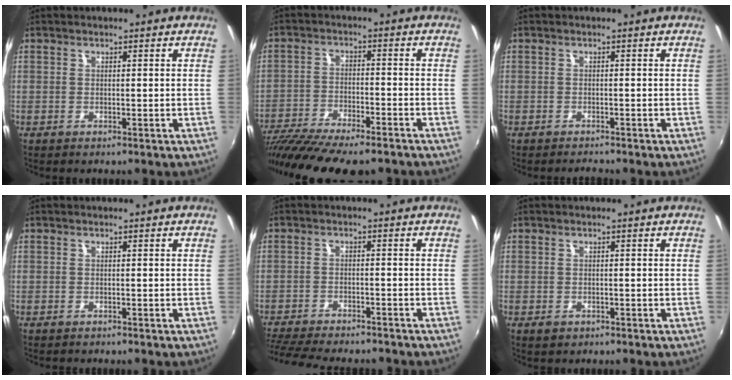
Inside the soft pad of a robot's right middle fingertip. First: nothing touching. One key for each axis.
{"total": 18.5, "fx": -15.3, "fy": 3.7, "fz": 9.6, "tx": -0.196, "ty": -0.049, "tz": -0.250}
{"total": 1.2, "fx": -1.2, "fy": 0.1, "fz": 0.0, "tx": -0.006, "ty": -0.004, "tz": -0.021}
{"total": 0.6, "fx": -0.6, "fy": 0.2, "fz": 0.0, "tx": -0.002, "ty": -0.003, "tz": -0.010}
{"total": 13.7, "fx": -12.1, "fy": 2.9, "fz": 5.7, "tx": -0.136, "ty": -0.026, "tz": -0.191}
{"total": 1.5, "fx": -0.9, "fy": 1.1, "fz": 0.6, "tx": -0.012, "ty": -0.004, "tz": -0.013}